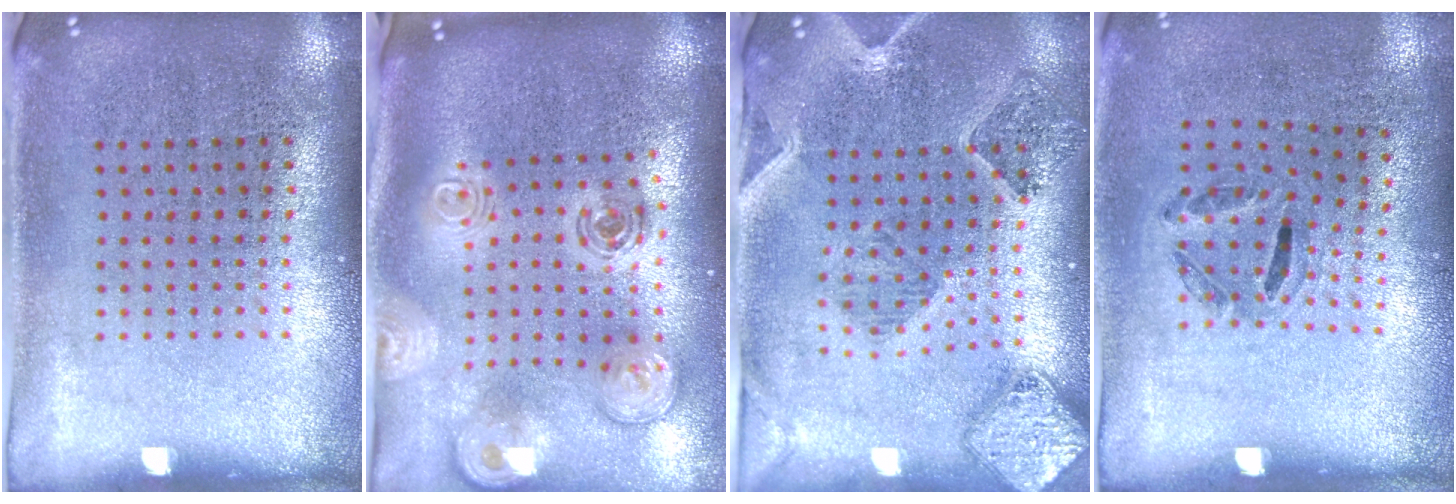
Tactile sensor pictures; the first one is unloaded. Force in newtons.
{"total": 2.6, "press": 1.8, "slide": 1.8}
{"total": 1.5, "press": 1.4, "slide": 0.4}
{"total": 1.2, "press": 0.6, "slide": 1.0}